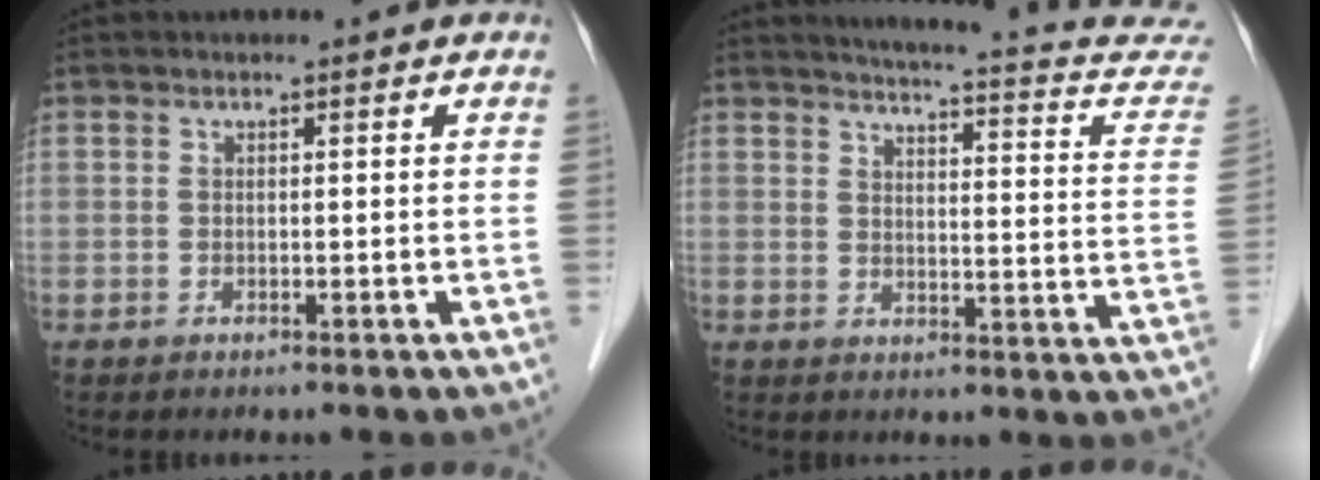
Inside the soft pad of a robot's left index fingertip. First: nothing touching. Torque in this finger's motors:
{"motor_torque": [-0.07, -0.51, 0.02, 0.01]}